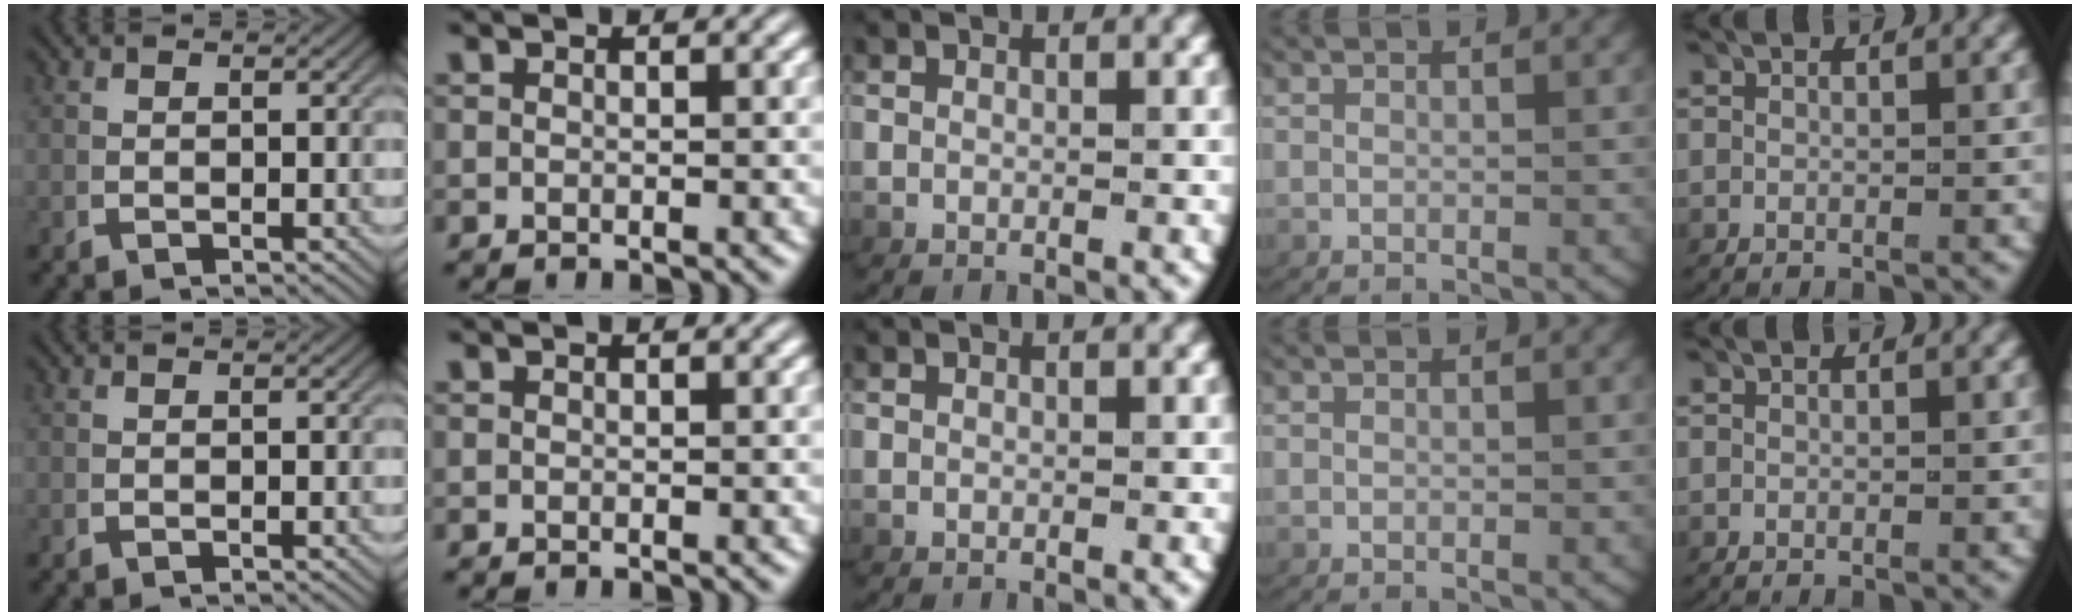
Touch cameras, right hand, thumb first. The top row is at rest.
{}